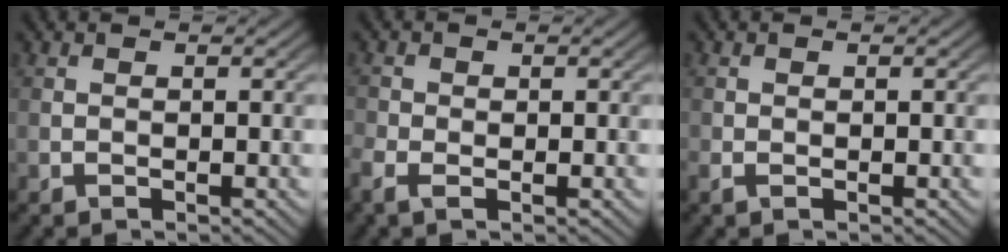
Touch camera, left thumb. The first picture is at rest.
{"total": 2.6, "force": [-1.2, 1.6, 1.6], "torque": [-0.042, -0.005, -0.029]}
{"total": 1.2, "force": [-0.5, 0.7, 0.8], "torque": [-0.021, -0.002, -0.009]}